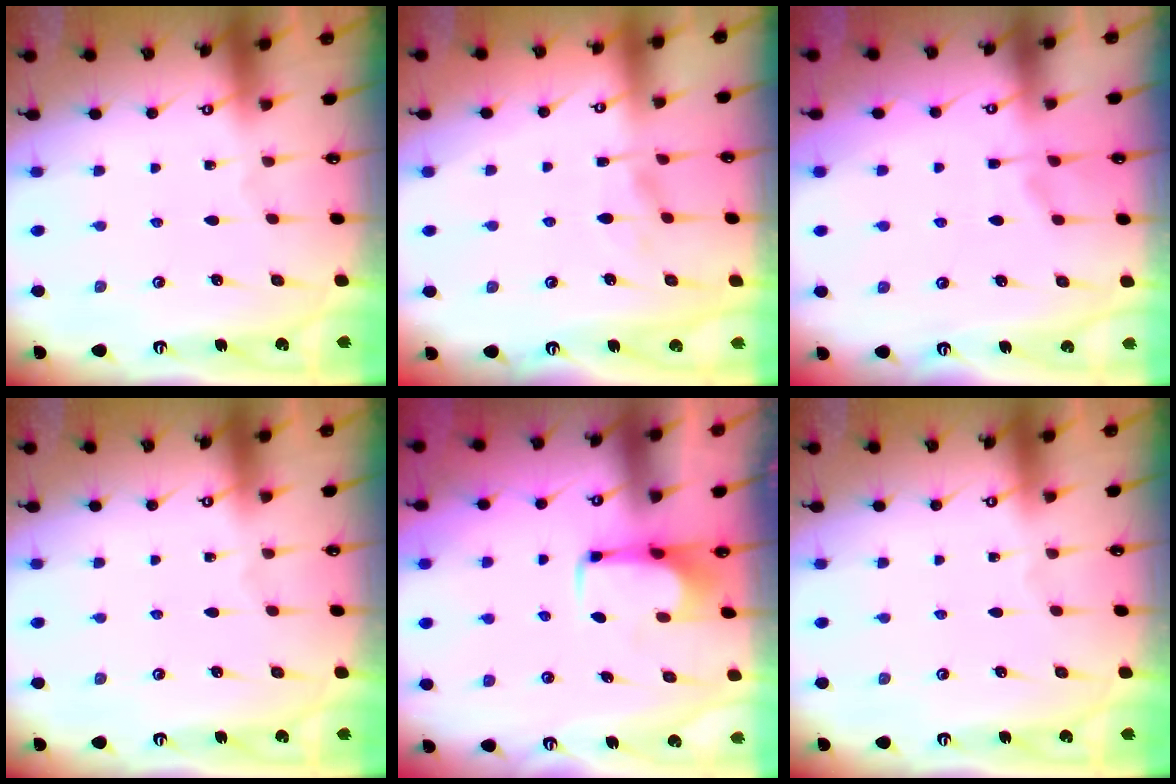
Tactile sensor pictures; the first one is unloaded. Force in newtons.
{"total": 2.3, "press": 2.1, "slide": 1.0}
{"total": 1.0, "press": 0.6, "slide": 0.8}
{"total": 0.0}
{"total": 2.0, "press": 1.9, "slide": 0.4}
{"total": 0.0}